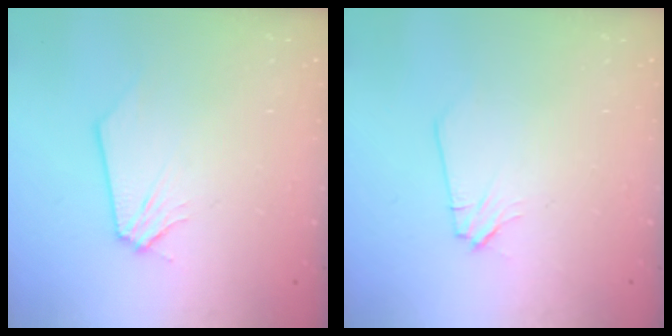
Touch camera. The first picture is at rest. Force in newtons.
{"total": 1.6, "press": 1.6, "slide": 0.2}